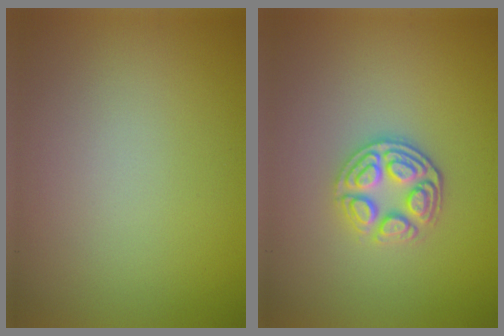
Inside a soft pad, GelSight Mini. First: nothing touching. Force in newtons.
{"total": 3.5, "press": 3.0, "slide": 1.8}